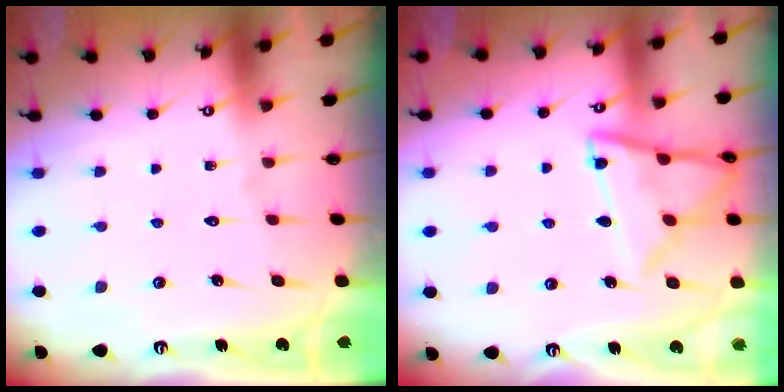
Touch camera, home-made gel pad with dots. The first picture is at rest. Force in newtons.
{"total": 13.3, "press": 13.3, "slide": 1.1}